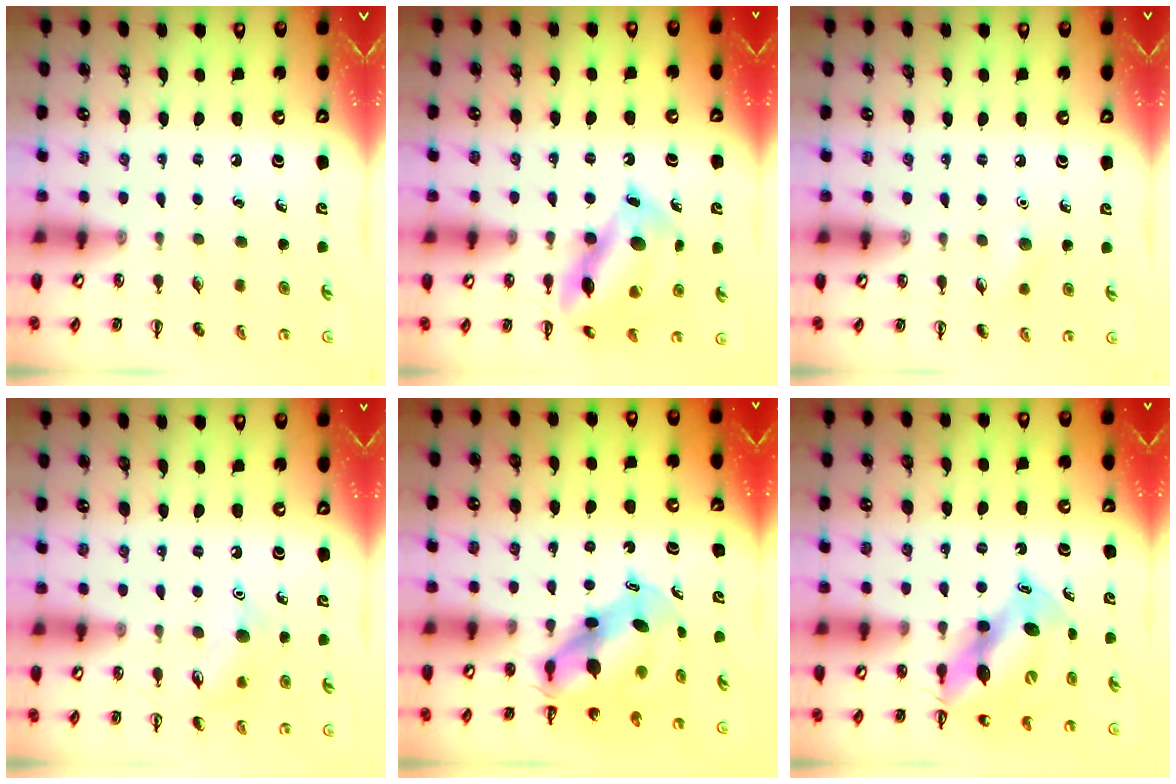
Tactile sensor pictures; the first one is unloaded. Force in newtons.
{"total": 15.0, "press": 14.9, "slide": 1.3}
{"total": 4.5, "press": 4.4, "slide": 1.1}
{"total": 9.6, "press": 9.5, "slide": 1.4}
{"total": 6.9, "press": 6.6, "slide": 2.0}
{"total": 12.9, "press": 12.4, "slide": 3.6}